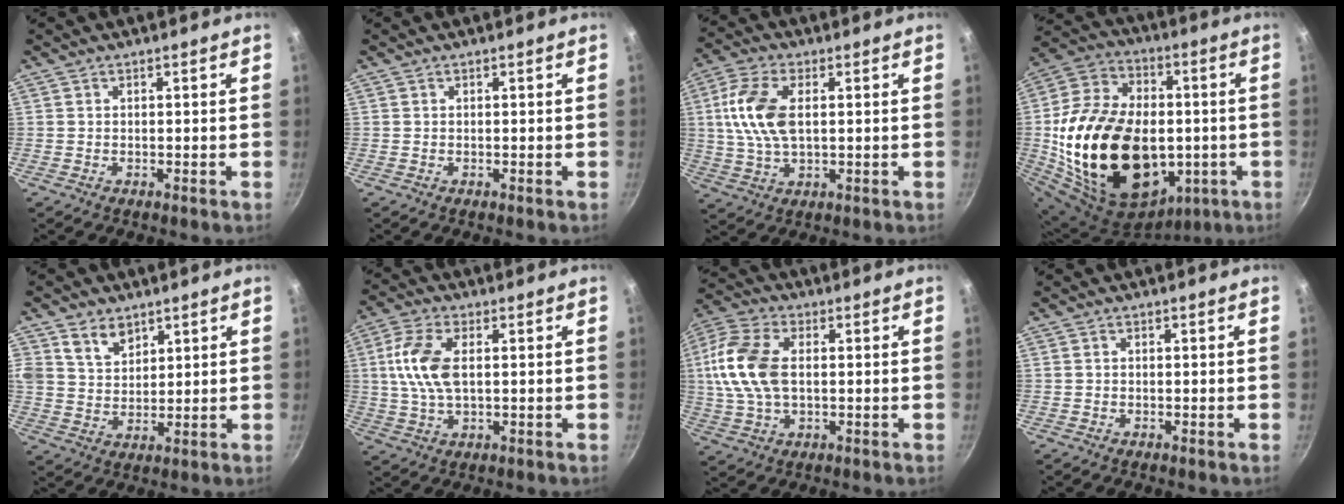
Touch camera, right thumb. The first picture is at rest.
{"total": 0.0}
{"total": 11.2, "force": [1.7, 6.0, 9.2], "torque": [-0.183, 0.010, 0.028]}
{"total": 31.5, "force": [-2.6, 21.2, 23.1], "torque": [-0.408, 0.020, -0.032]}
{"total": 6.7, "force": [3.9, 4.6, 2.9], "torque": [-0.033, -0.020, 0.075]}
{"total": 9.7, "force": [1.4, 4.9, 8.2], "torque": [-0.166, 0.008, 0.021]}
{"total": 13.8, "force": [1.1, 8.3, 11.0], "torque": [-0.218, 0.019, 0.011]}
{"total": 0.0}